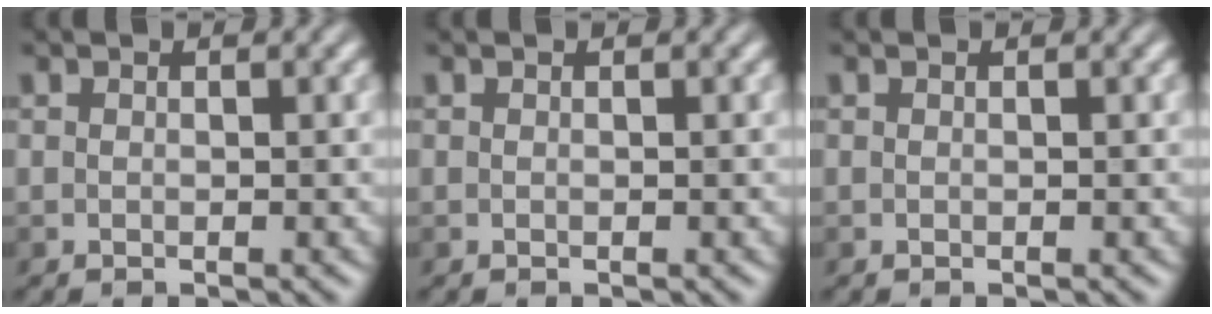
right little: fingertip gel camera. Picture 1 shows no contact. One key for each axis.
{"total": 0.0}
{"total": 0.0}